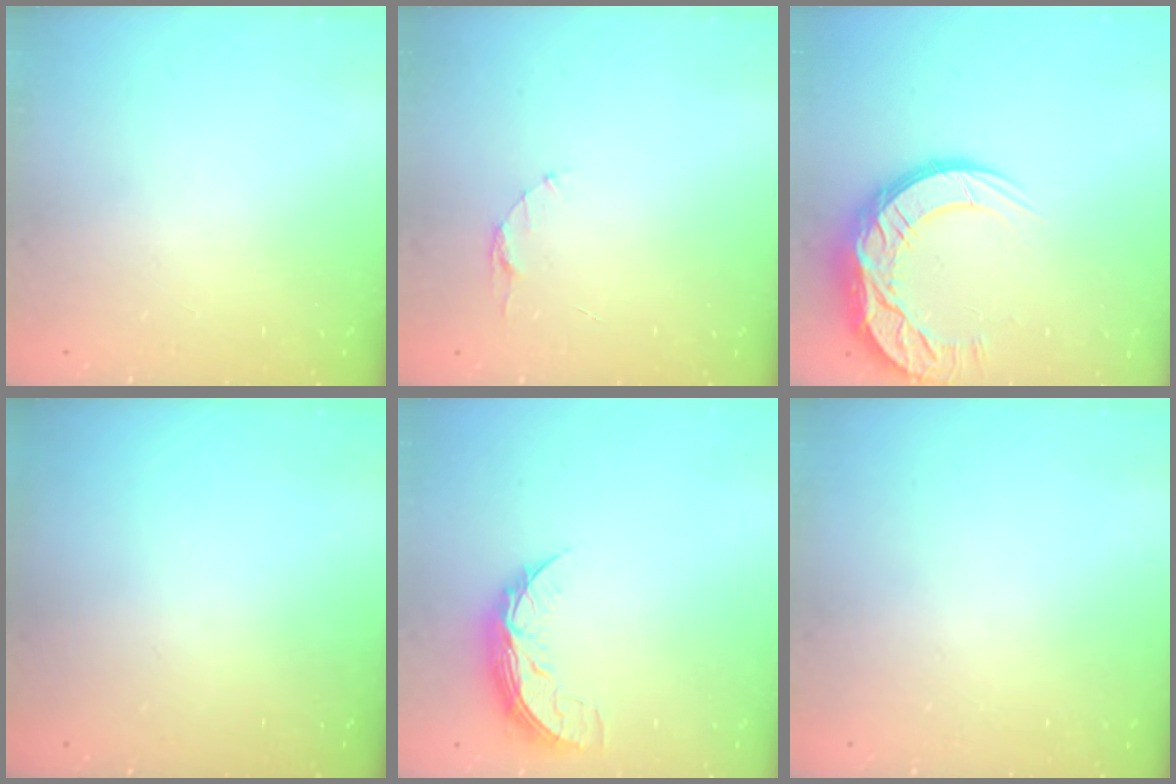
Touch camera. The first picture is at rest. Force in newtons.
{"total": 3.5, "press": 3.5, "slide": 0.3}
{"total": 14.8, "press": 14.8, "slide": 1.0}
{"total": 0.0}
{"total": 7.8, "press": 7.8, "slide": 0.4}
{"total": 0.0}